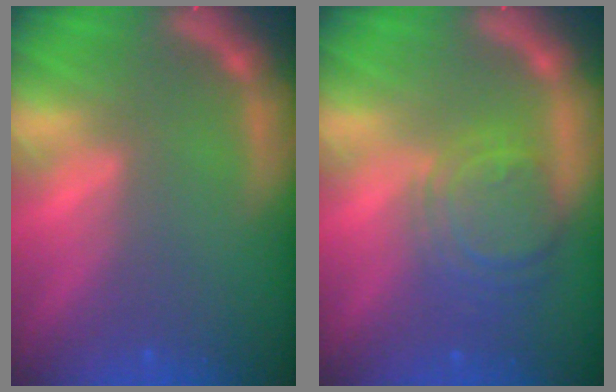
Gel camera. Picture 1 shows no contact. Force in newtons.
{"total": 6.0}